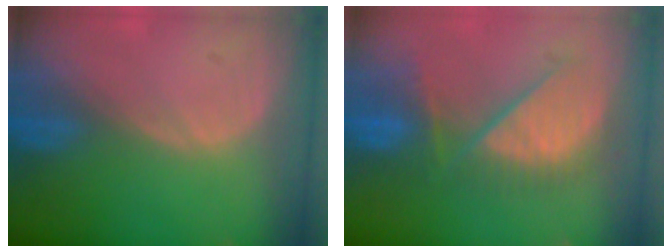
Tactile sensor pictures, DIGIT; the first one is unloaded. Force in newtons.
{"total": 9.1, "press": 8.9, "slide": 2.0}